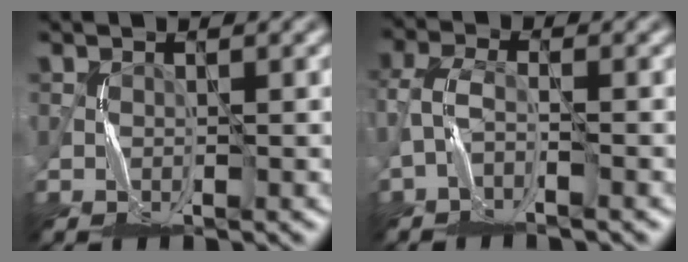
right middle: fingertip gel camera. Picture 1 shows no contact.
{"total": 2.3, "force": [-1.7, 0.6, 1.4], "torque": [-0.035, 0.006, -0.042]}